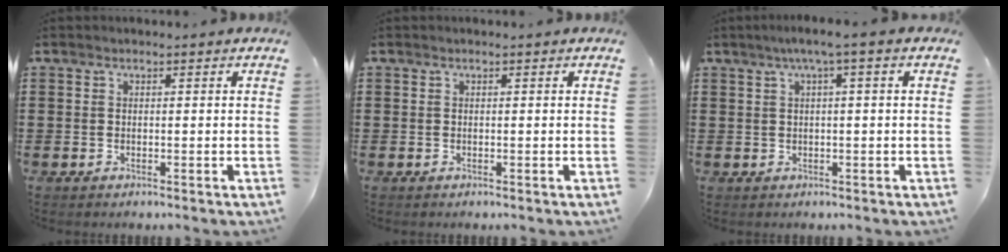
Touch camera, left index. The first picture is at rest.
{"total": 0.0}
{"total": 2.4, "force": [0.3, -0.2, 2.4], "torque": [-0.043, -0.001, 0.004]}